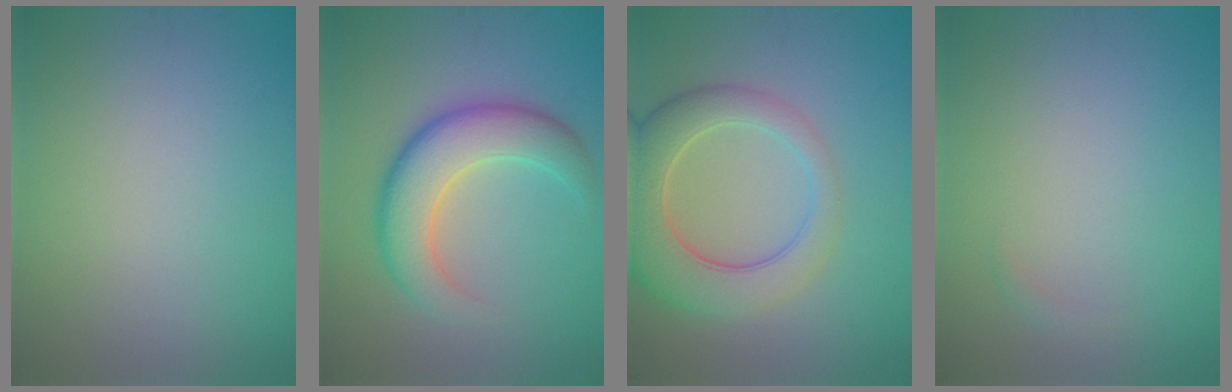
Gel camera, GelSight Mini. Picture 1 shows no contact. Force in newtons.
{"total": 7.0, "press": 6.9, "slide": 0.5}
{"total": 7.3, "press": 7.2, "slide": 0.9}
{"total": 0.5, "press": 0.5, "slide": 0.0}